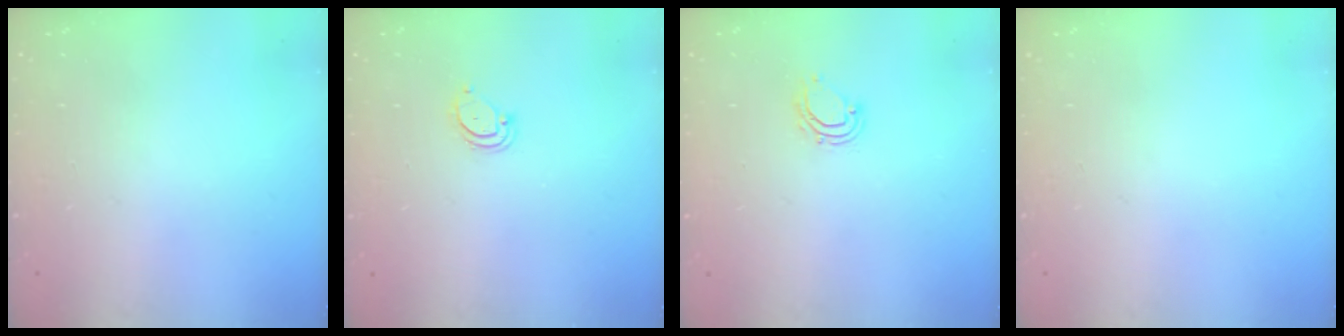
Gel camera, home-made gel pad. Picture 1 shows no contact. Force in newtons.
{"total": 3.8, "press": 3.8, "slide": 0.4}
{"total": 6.3, "press": 6.3, "slide": 0.4}
{"total": 0.0}